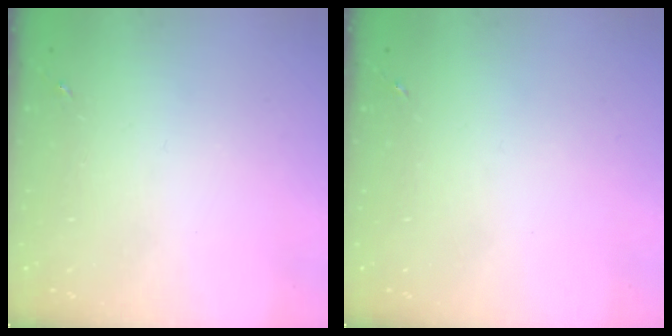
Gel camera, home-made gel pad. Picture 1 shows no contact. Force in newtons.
{"total": 0.0}